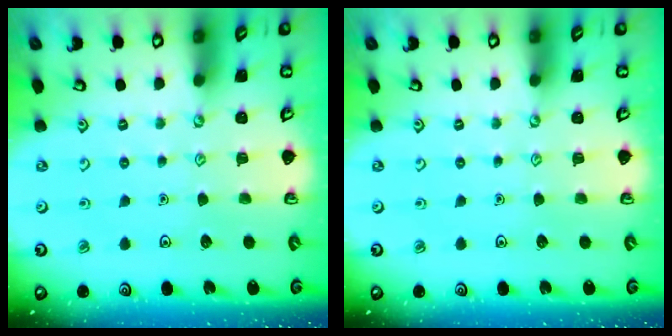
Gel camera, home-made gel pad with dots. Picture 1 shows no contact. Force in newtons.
{"total": 0.0}